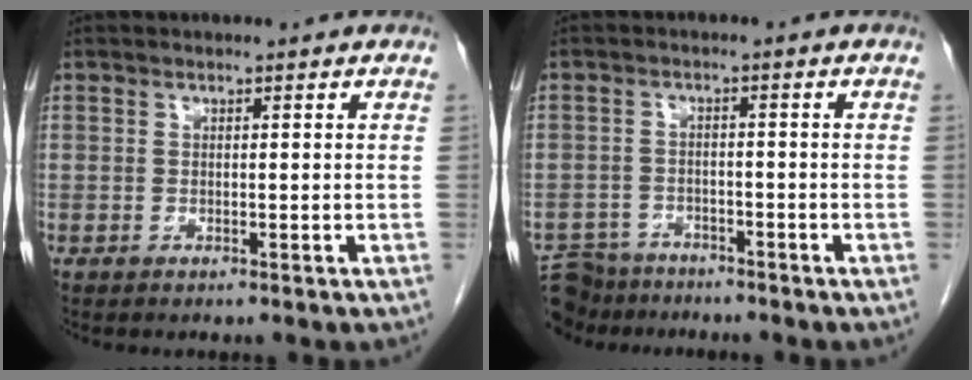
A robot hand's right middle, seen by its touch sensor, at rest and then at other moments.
{"total": 7.0, "force": [-6.2, 3.3, 0.3], "torque": [-0.007, 0.003, -0.101]}